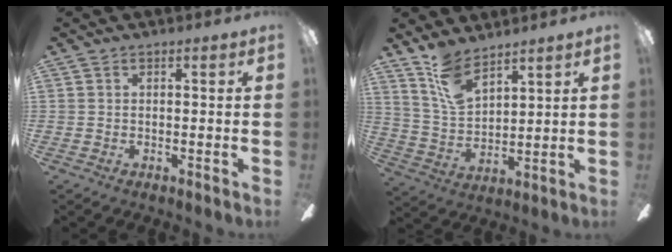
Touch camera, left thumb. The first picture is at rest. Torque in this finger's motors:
{"motor_torque": [0.08, -0.02, 0.03, -0.04, 0.10]}